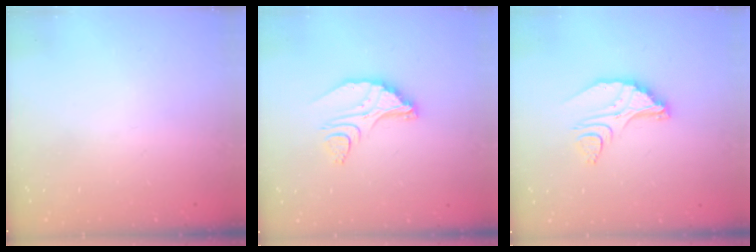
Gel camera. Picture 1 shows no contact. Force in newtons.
{"total": 10.4, "press": 10.4, "slide": 1.1}
{"total": 10.4, "press": 10.4, "slide": 1.1}